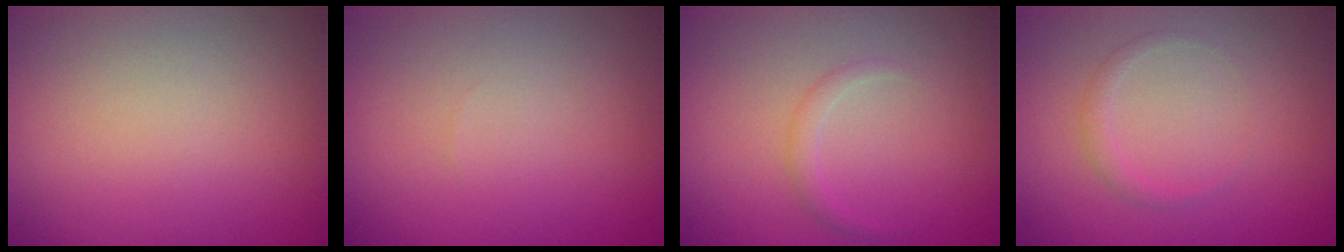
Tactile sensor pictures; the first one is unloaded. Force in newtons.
{"total": 0.0}
{"total": 1.0, "press": 1.0, "slide": 0.0}
{"total": 1.0, "press": 1.0, "slide": 0.1}